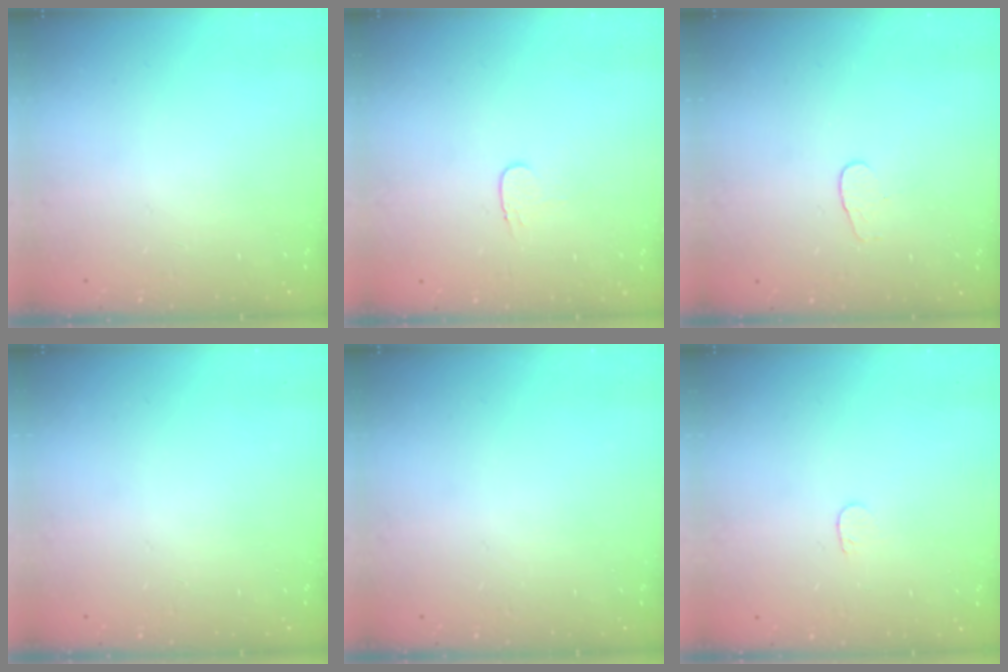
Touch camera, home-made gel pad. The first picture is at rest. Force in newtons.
{"total": 3.7, "press": 3.7, "slide": 0.4}
{"total": 3.3, "press": 3.3, "slide": 0.3}
{"total": 0.0}
{"total": 0.0}
{"total": 3.6, "press": 3.6, "slide": 0.3}